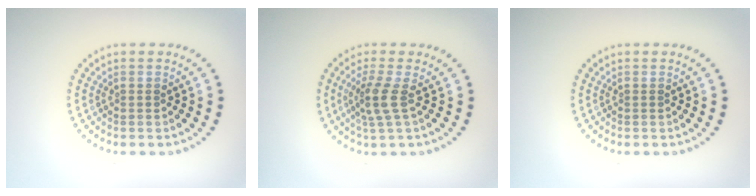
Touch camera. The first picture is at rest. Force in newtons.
{"total": 2.5, "press": 1.9, "slide": 1.6}
{"total": 0.0}